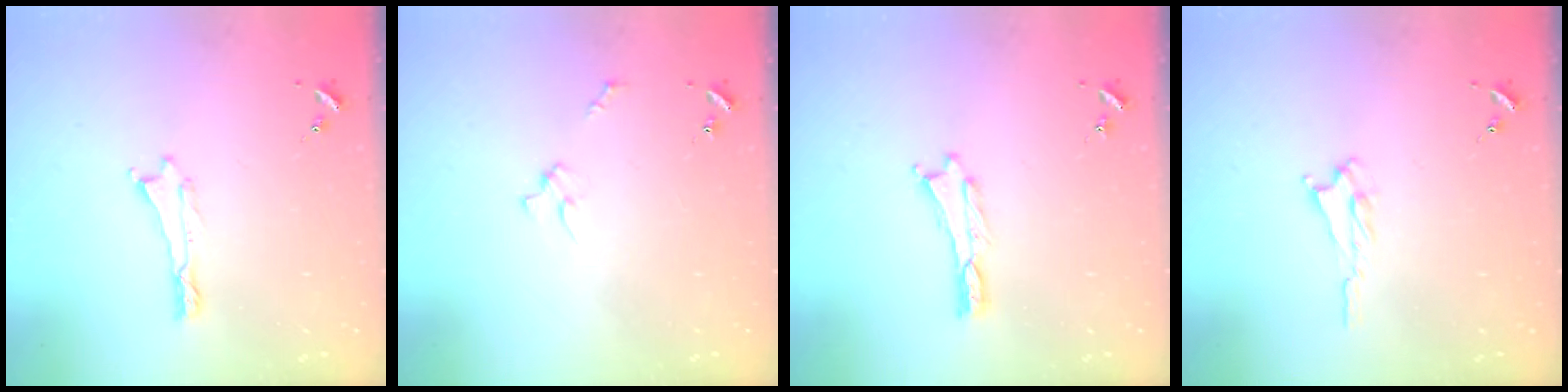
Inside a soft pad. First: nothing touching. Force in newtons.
{"total": 2.0, "press": 2.0, "slide": 0.2}
{"total": 0.0}
{"total": 1.6, "press": 1.5, "slide": 0.4}